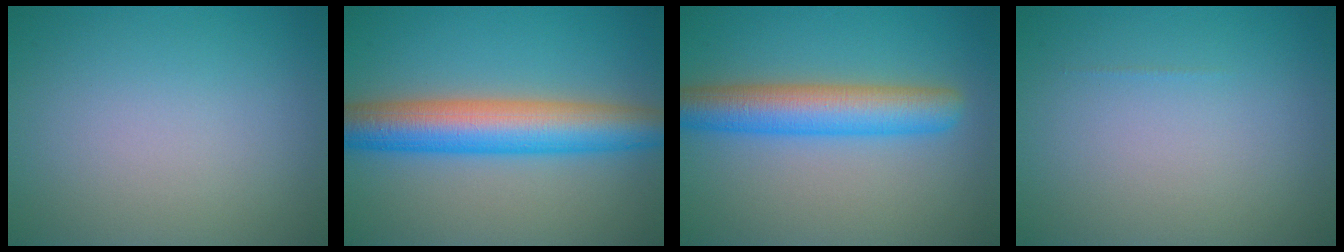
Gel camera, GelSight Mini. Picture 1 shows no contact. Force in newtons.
{"total": 8.2, "press": 8.2, "slide": 0.3}
{"total": 6.2, "press": 6.2, "slide": 0.2}
{"total": 0.0}